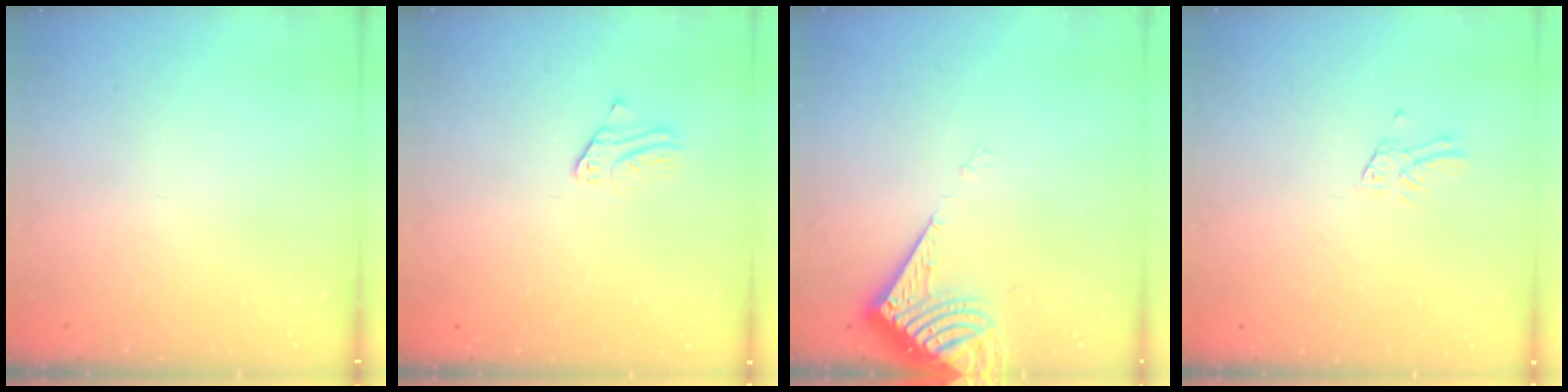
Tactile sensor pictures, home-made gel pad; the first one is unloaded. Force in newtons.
{"total": 1.8, "press": 1.7, "slide": 0.2}
{"total": 7.8, "press": 7.7, "slide": 0.9}
{"total": 2.4, "press": 2.4, "slide": 0.3}